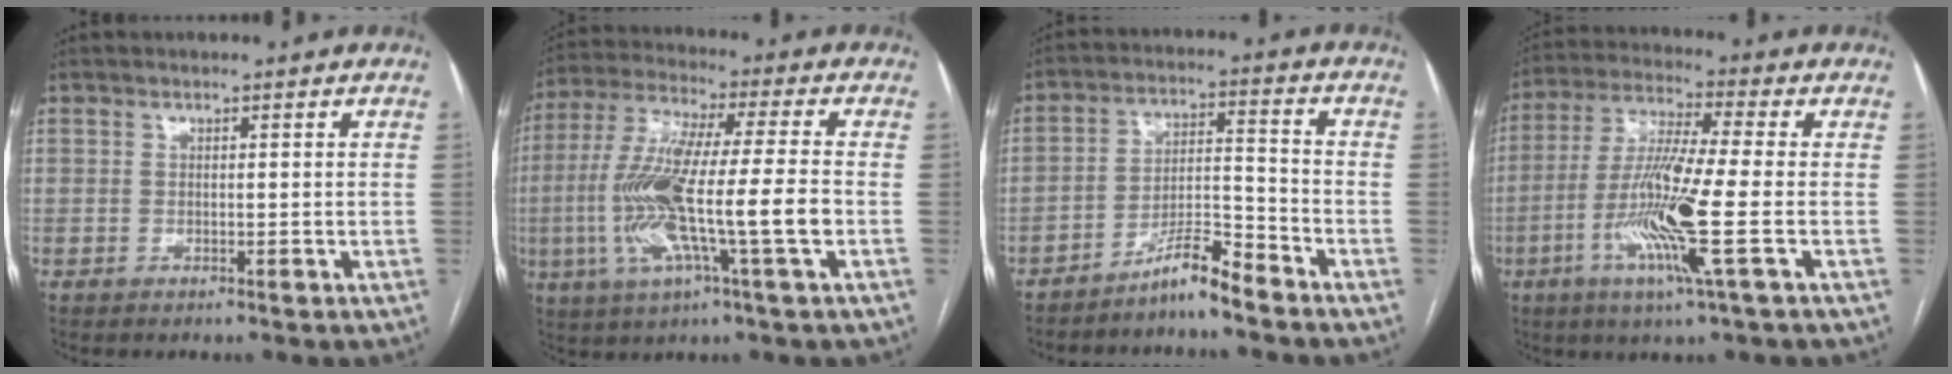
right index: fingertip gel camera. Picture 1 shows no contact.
{"total": 15.8, "force": [-3.2, 0.7, 15.5], "torque": [-0.313, -0.004, -0.063]}
{"total": 6.4, "force": [-5.4, 0.5, 3.4], "torque": [-0.056, 0.005, -0.101]}
{"total": 13.3, "force": [-3.6, -0.6, 12.8], "torque": [-0.261, -0.017, -0.076]}